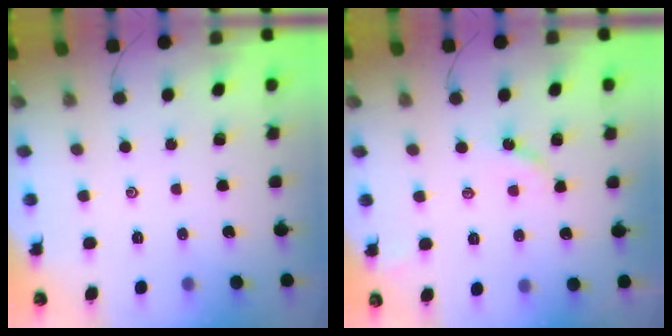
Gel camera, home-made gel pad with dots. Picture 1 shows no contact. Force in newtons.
{"total": 3.8, "press": 3.8, "slide": 0.4}